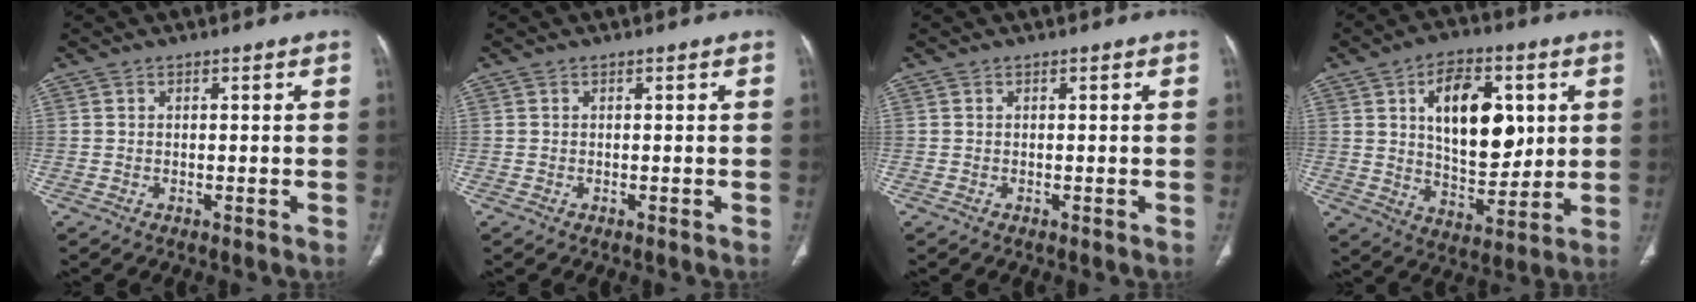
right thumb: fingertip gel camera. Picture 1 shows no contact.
{"total": 0.0}
{"total": 0.0}
{"total": 17.1, "force": [4.6, 9.7, 13.3], "torque": [-0.164, -0.026, 0.080]}